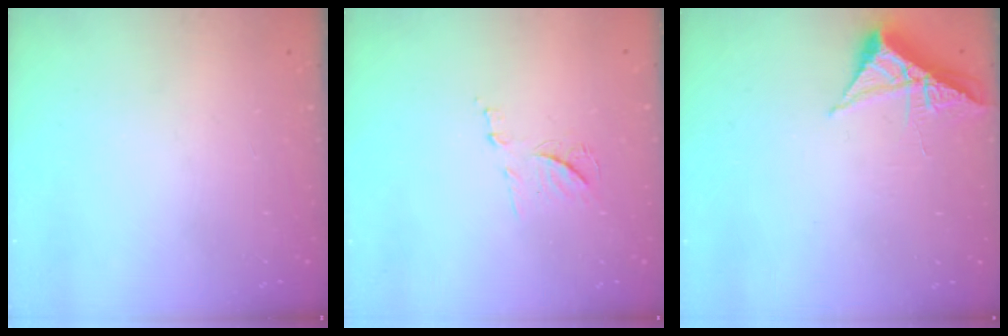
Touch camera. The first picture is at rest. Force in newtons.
{"total": 7.6, "press": 7.6, "slide": 0.6}
{"total": 6.5, "press": 6.5, "slide": 0.7}